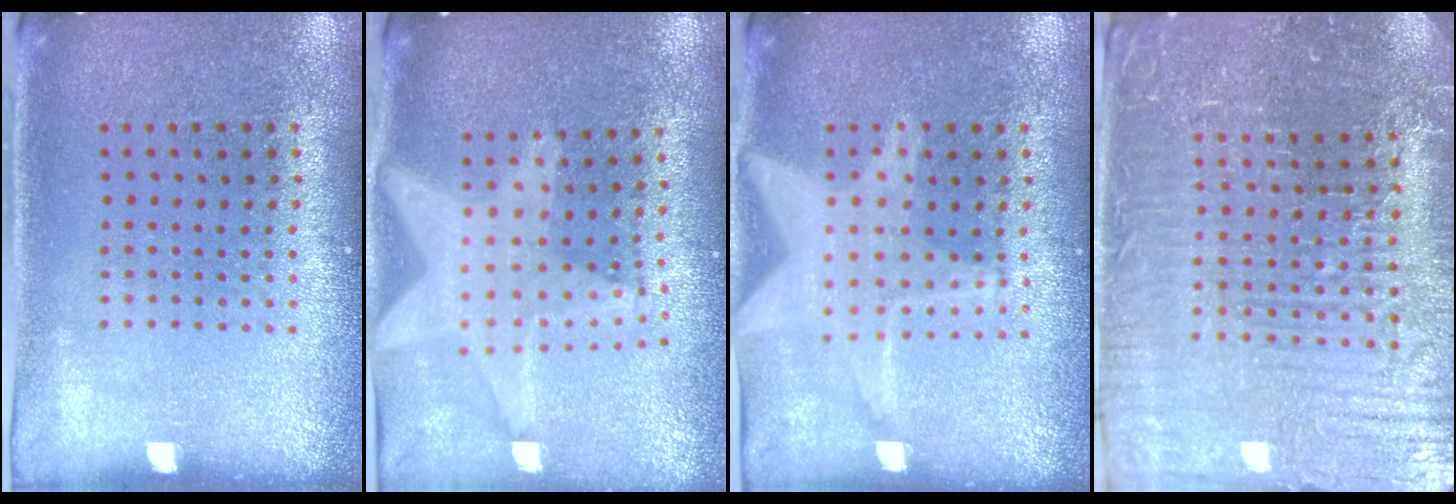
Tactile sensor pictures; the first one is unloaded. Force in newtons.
{"total": 2.3, "press": 1.9, "slide": 1.3}
{"total": 1.9, "press": 1.9, "slide": 0.2}
{"total": 5.2, "press": 5.0, "slide": 1.7}